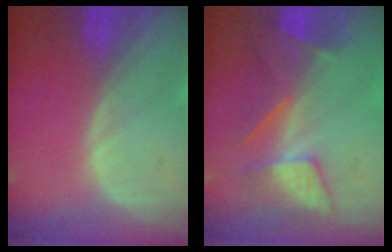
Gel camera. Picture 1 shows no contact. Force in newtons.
{"total": 8.5, "press": 7.3, "slide": 4.3}